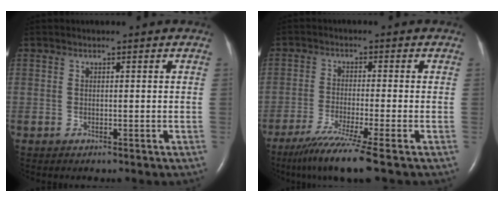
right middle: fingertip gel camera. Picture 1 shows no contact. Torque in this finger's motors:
{"motor_torque": [0.96, -0.86, 0.40, 0.07]}